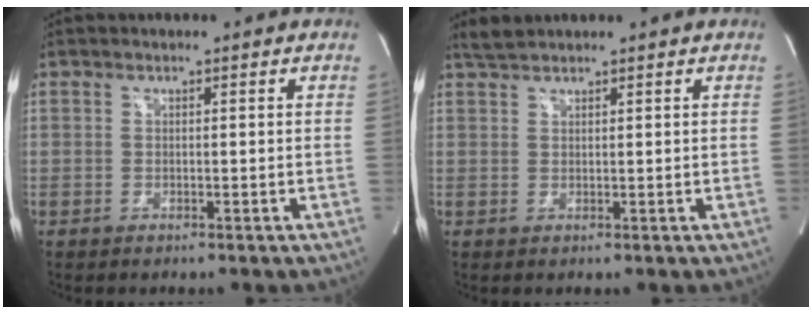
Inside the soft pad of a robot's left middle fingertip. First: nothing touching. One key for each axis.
{"total": 2.0, "fx": 1.9, "fy": 0.0, "fz": 0.4, "tx": -0.015, "ty": 0.010, "tz": 0.042}